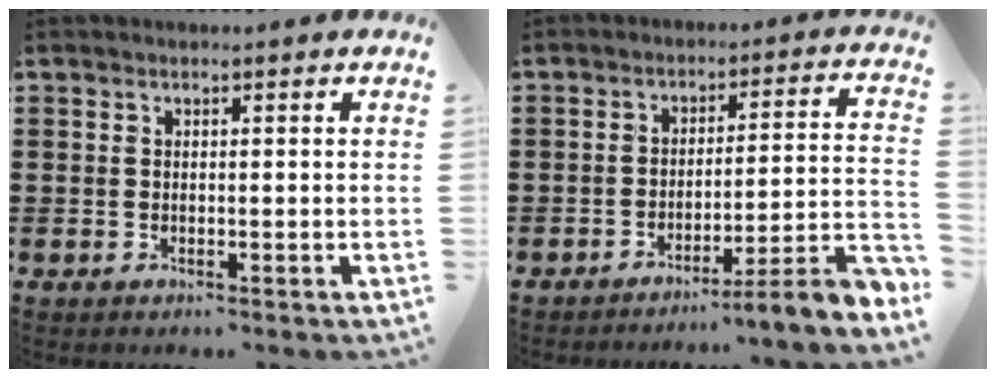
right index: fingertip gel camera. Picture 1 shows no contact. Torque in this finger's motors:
{"motor_torque": [1.36, -0.78, 0.16, 0.07]}